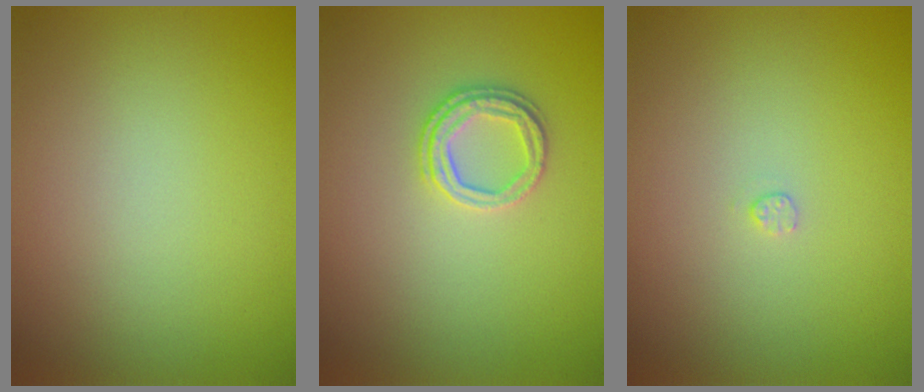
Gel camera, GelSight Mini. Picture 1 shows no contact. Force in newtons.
{"total": 2.5, "press": 2.3, "slide": 0.9}
{"total": 0.5, "press": 0.5, "slide": 0.2}